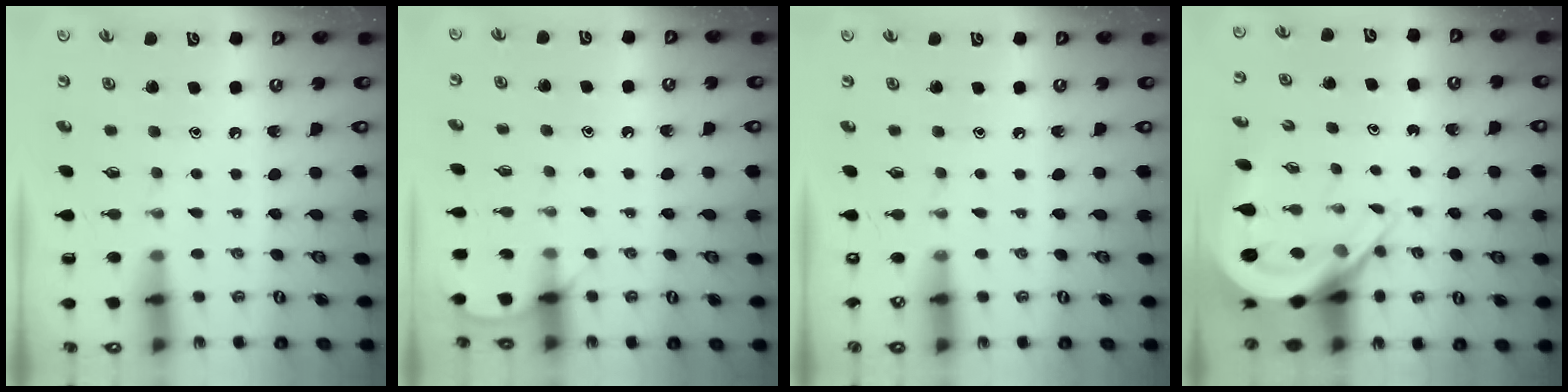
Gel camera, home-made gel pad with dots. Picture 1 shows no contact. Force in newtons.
{"total": 5.6, "press": 5.5, "slide": 0.6}
{"total": 0.0}
{"total": 8.7, "press": 8.7, "slide": 0.7}